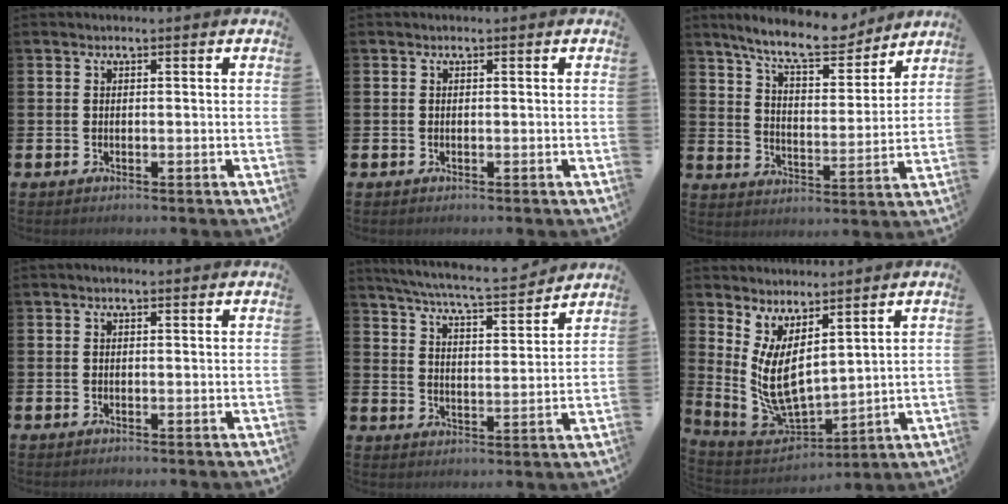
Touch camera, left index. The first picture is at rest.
{"total": 0.0}
{"total": 10.3, "force": [9.3, 2.1, 4.0], "torque": [-0.099, -0.049, 0.164]}
{"total": 0.0}
{"total": 6.6, "force": [6.4, 0.0, 2.0], "torque": [-0.065, -0.047, 0.108]}
{"total": 6.7, "force": [2.3, 3.4, 5.3], "torque": [-0.133, -0.026, 0.045]}